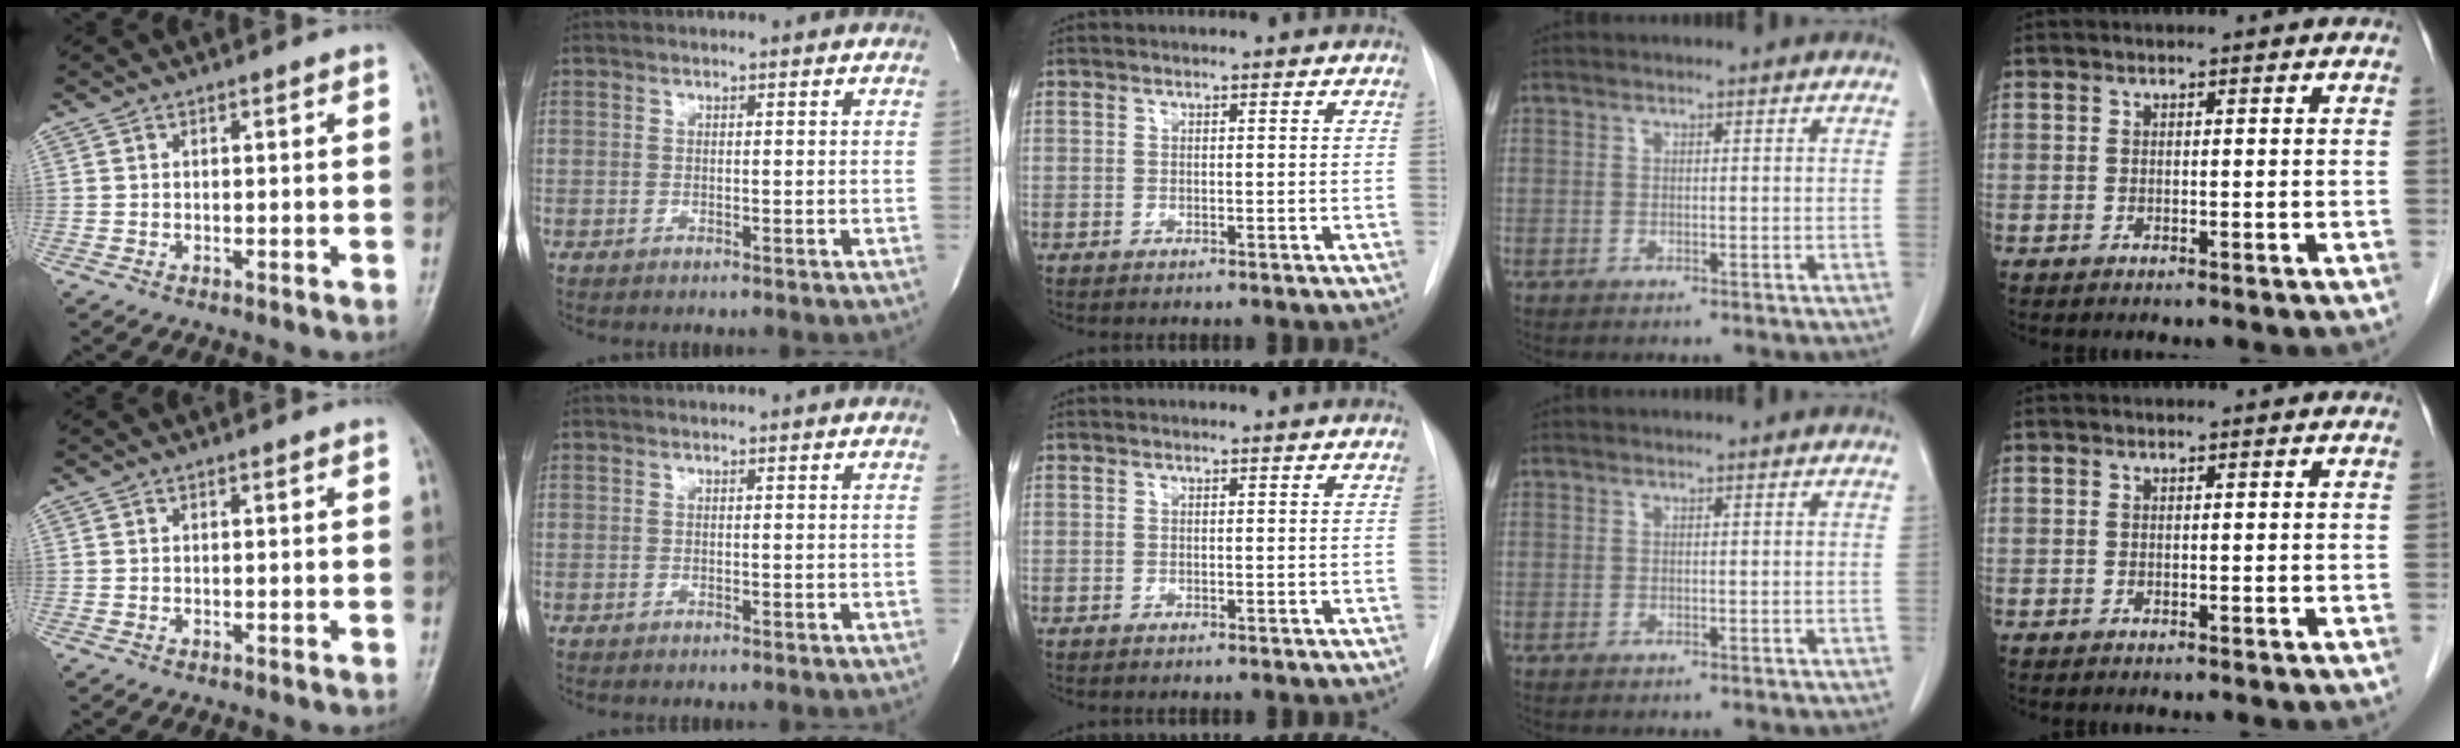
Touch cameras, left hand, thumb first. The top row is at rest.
{}